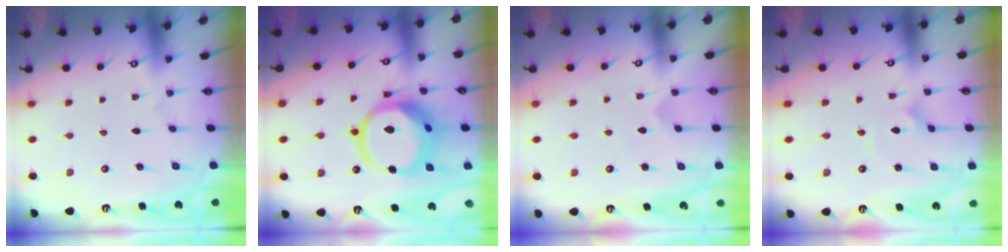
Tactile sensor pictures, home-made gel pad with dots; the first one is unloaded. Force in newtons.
{"total": 18.5, "press": 18.3, "slide": 2.2}
{"total": 2.5, "press": 2.5, "slide": 0.1}
{"total": 1.4, "press": 1.4, "slide": 0.1}